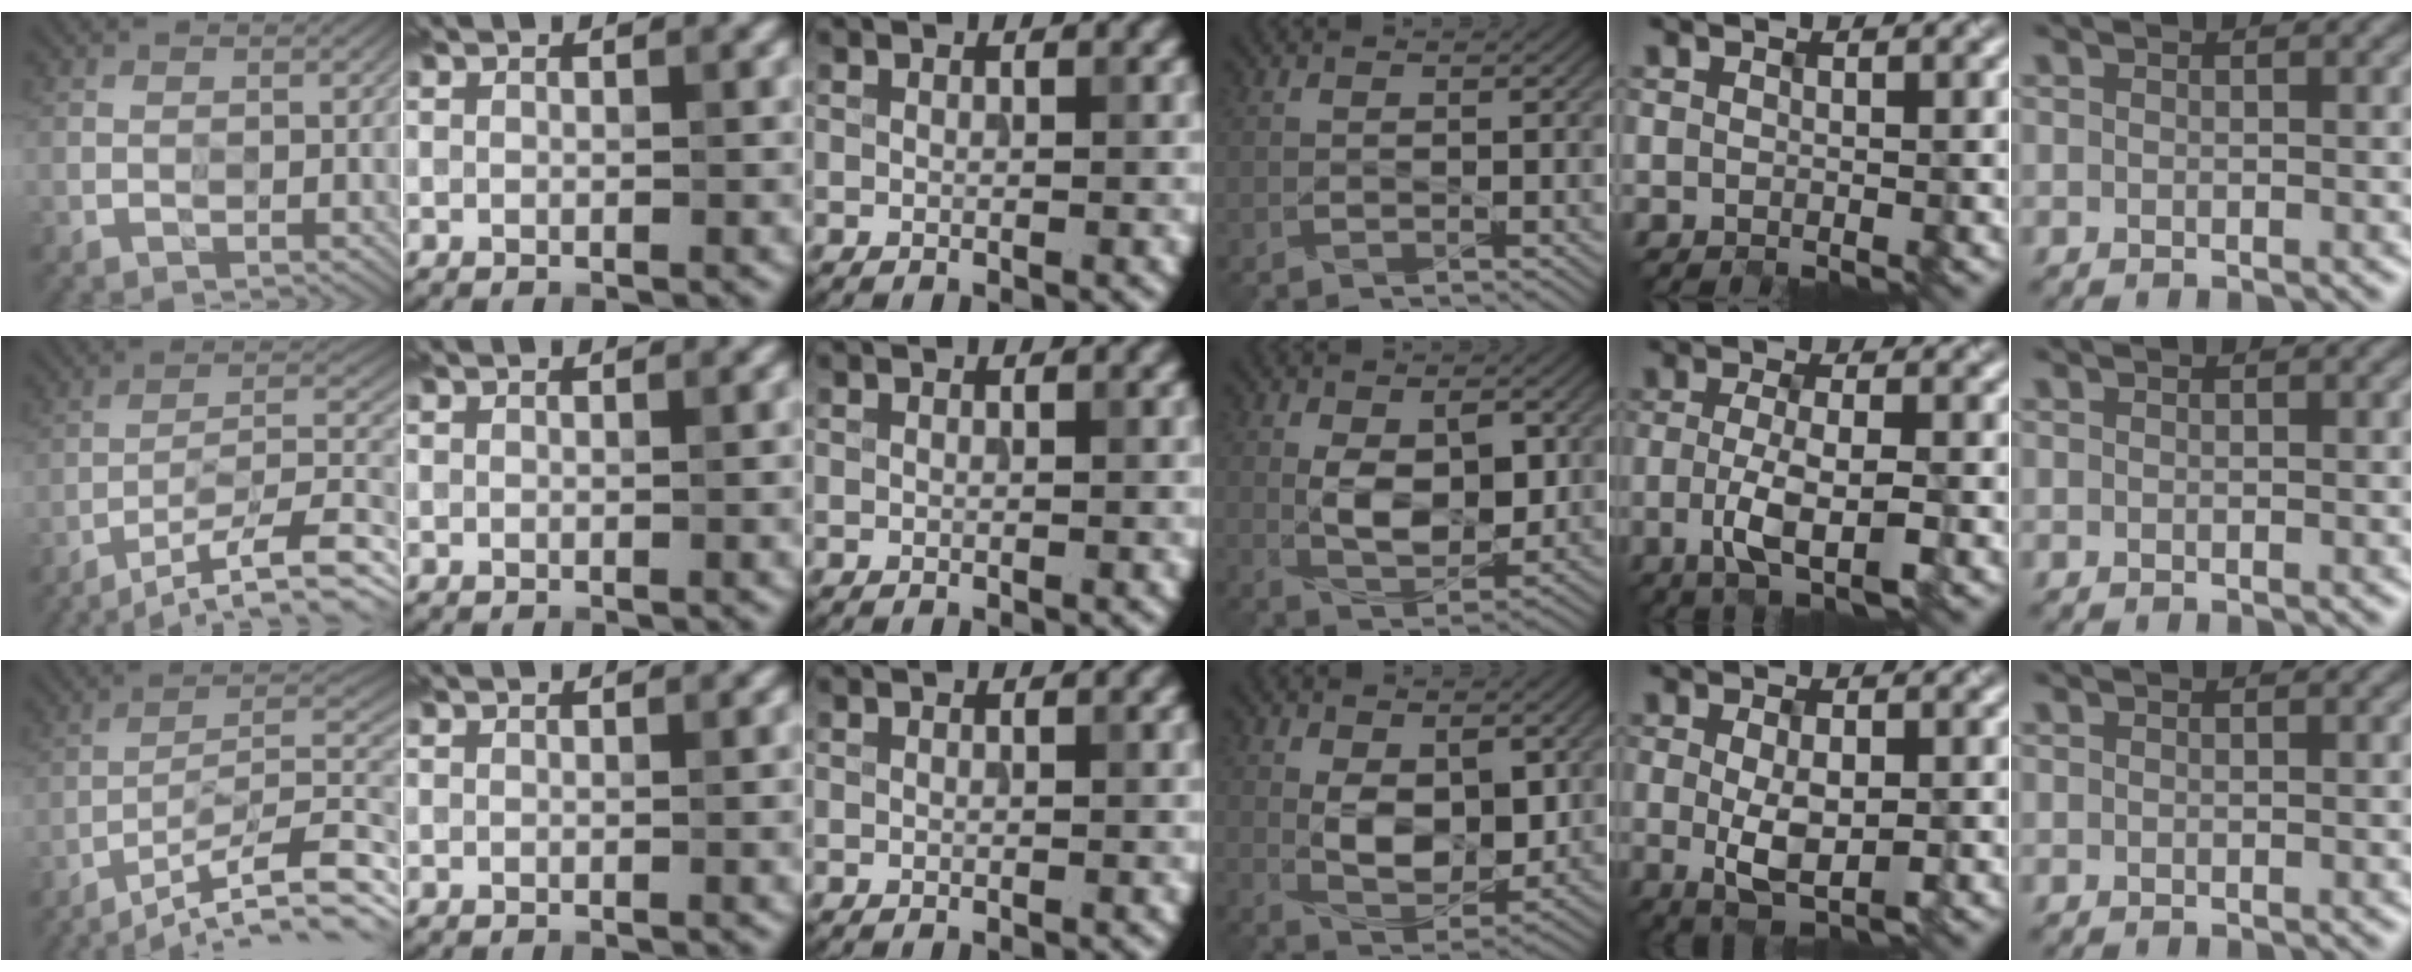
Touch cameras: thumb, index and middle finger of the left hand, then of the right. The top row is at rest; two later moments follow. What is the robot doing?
{"motion": "insert", "object": "key"}